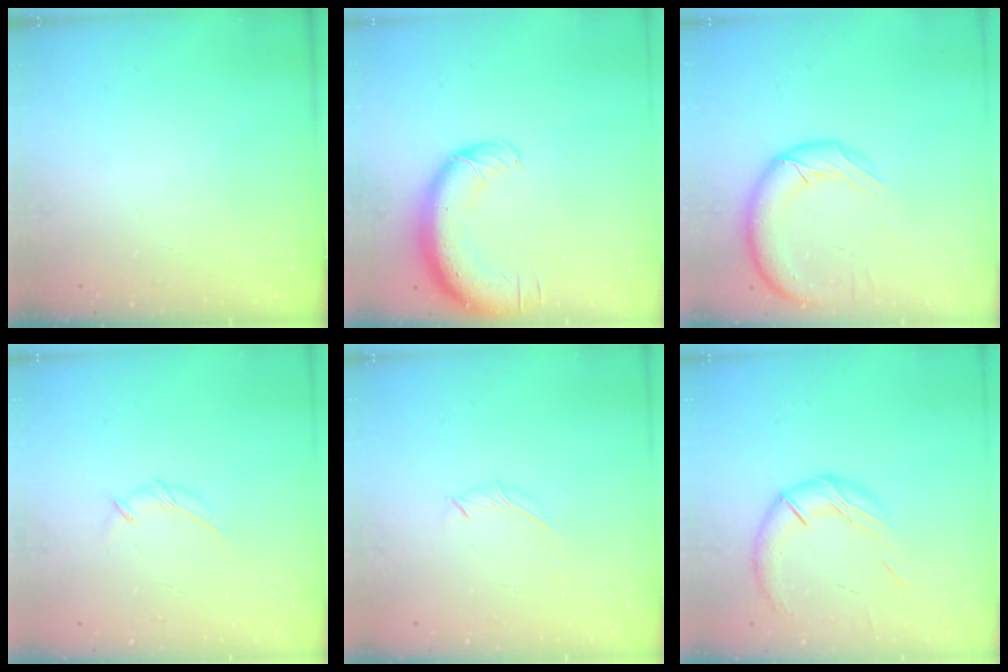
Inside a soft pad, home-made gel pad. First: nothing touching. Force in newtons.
{"total": 13.5, "press": 13.0, "slide": 3.6}
{"total": 15.3, "press": 14.8, "slide": 3.8}
{"total": 3.8, "press": 3.7, "slide": 0.7}
{"total": 3.9, "press": 3.8, "slide": 0.8}
{"total": 12.1, "press": 12.0, "slide": 1.1}